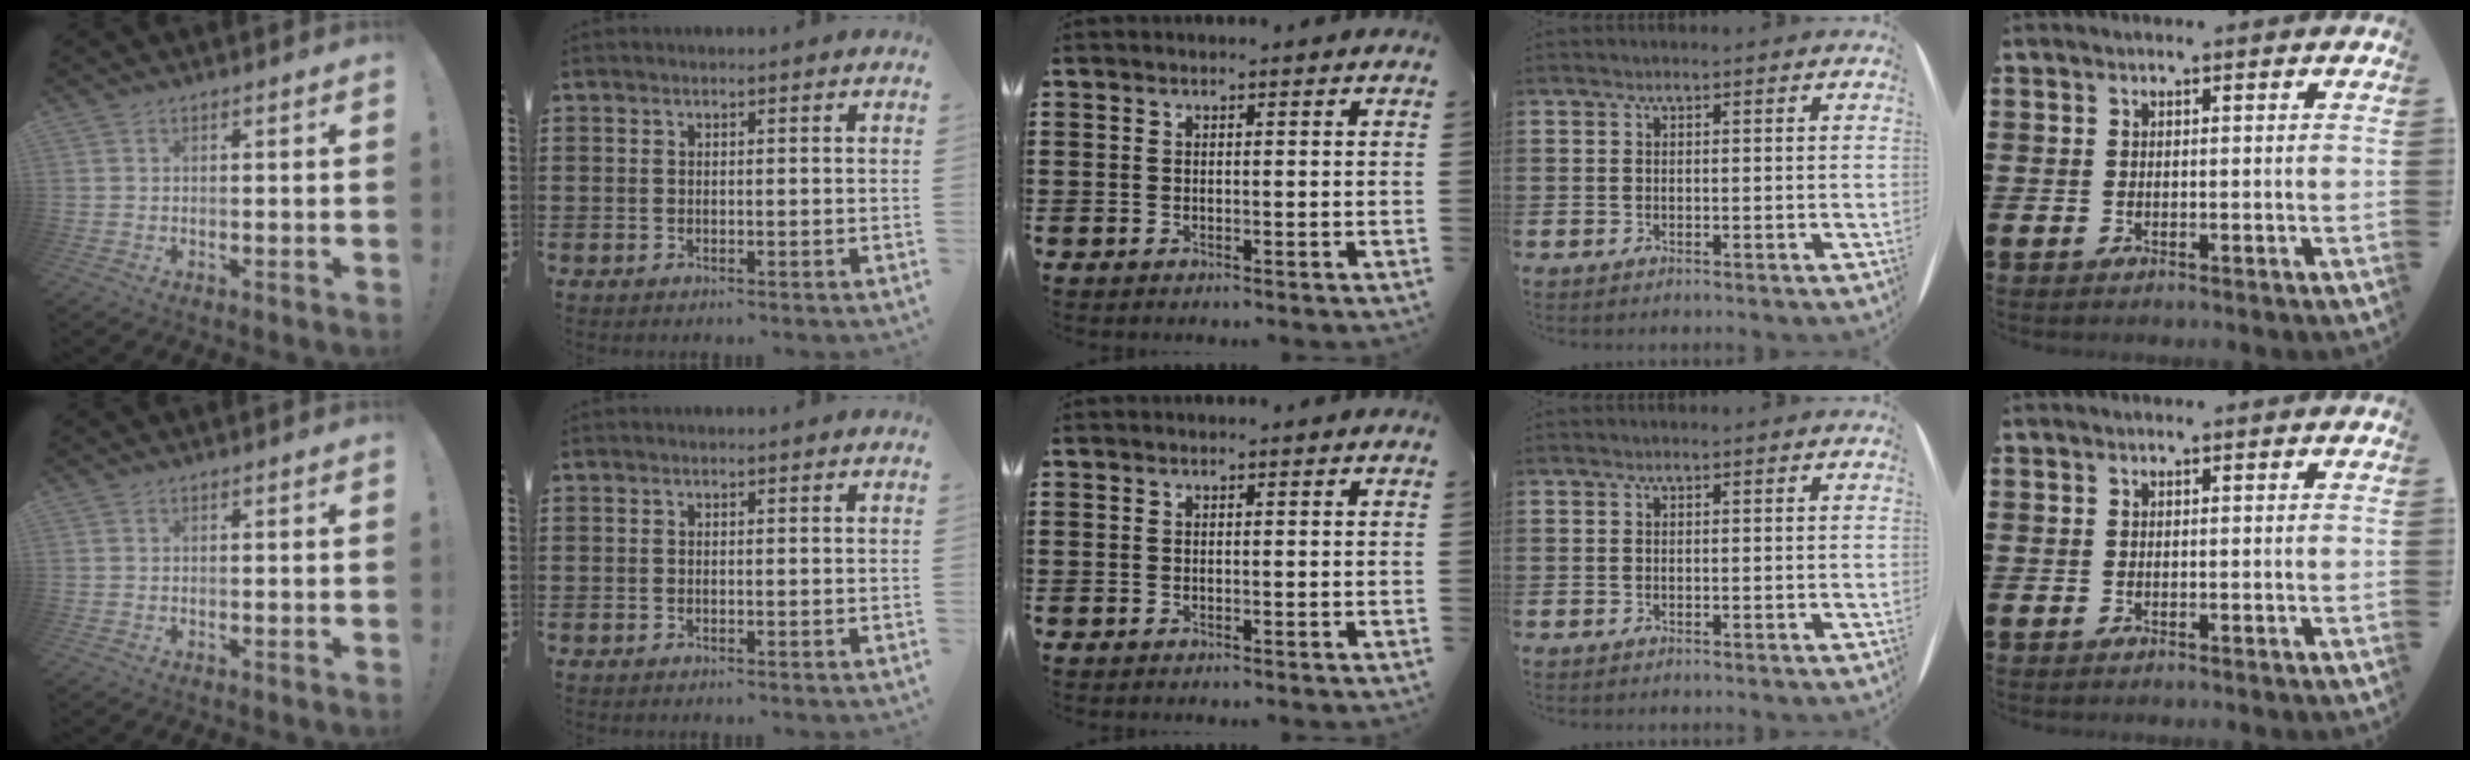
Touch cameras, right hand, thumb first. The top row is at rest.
{}